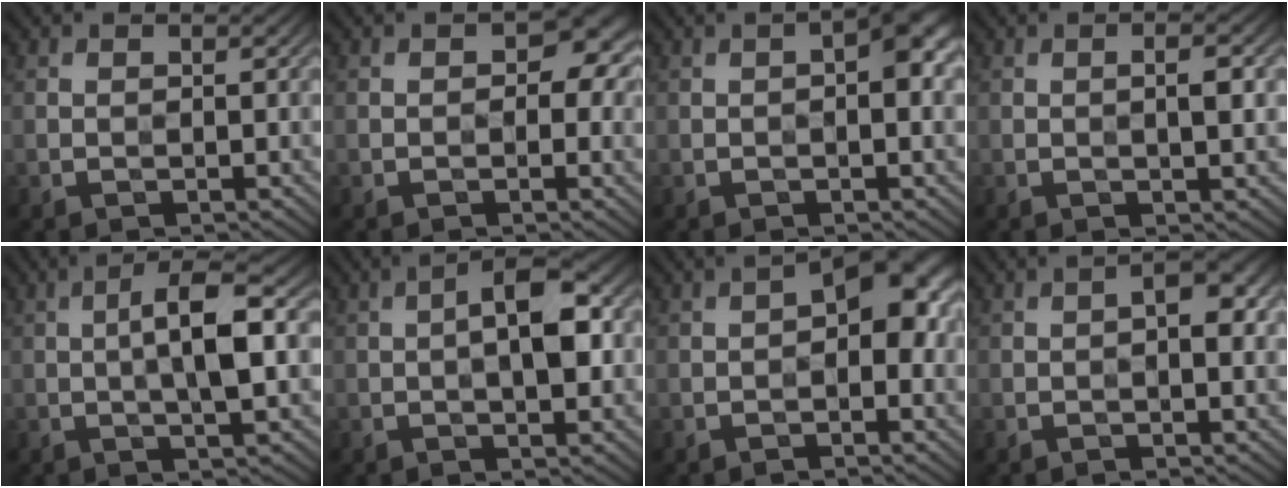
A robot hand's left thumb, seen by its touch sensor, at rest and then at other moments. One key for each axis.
{"total": 5.3, "fx": 0.5, "fy": 3.5, "fz": 4.0, "tx": -0.041, "ty": -0.007, "tz": 0.006}
{"total": 4.3, "fx": 0.3, "fy": 1.3, "fz": 4.1, "tx": -0.062, "ty": 0.012, "tz": 0.000}
{"total": 2.7, "fx": 0.2, "fy": 0.6, "fz": 2.6, "tx": -0.042, "ty": 0.003, "tz": 0.001}
{"total": 7.1, "fx": 0.3, "fy": 1.7, "fz": 6.9, "tx": -0.115, "ty": 0.015, "tz": -0.002}
{"total": 7.5, "fx": 0.3, "fy": 2.9, "fz": 6.9, "tx": -0.100, "ty": 0.018, "tz": -0.006}
{"total": 7.5, "fx": 0.3, "fy": 3.7, "fz": 6.5, "tx": -0.087, "ty": 0.018, "tz": -0.004}
{"total": 4.0, "fx": 0.3, "fy": 1.4, "fz": 3.7, "tx": -0.056, "ty": 0.010, "tz": 0.000}